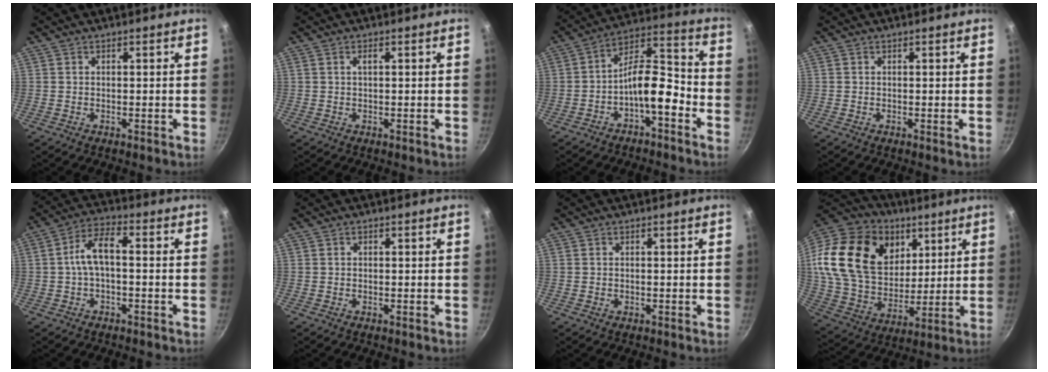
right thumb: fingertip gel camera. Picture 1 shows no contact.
{"total": 0.9, "force": [0.2, 0.3, 0.9], "torque": [-0.015, 0.003, 0.004]}
{"total": 10.4, "force": [-4.6, 4.1, 8.3], "torque": [-0.121, 0.065, -0.081]}
{"total": 0.0}
{"total": 6.7, "force": [-0.7, 2.9, 6.0], "torque": [-0.113, 0.033, -0.019]}
{"total": 0.0}
{"total": 0.0}
{"total": 29.1, "force": [10.1, 20.8, 17.7], "torque": [-0.327, -0.010, 0.183]}